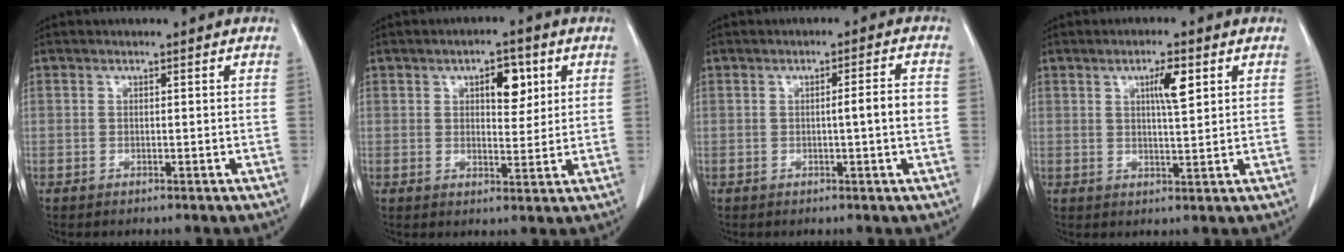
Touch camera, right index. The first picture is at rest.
{"total": 5.3, "force": [2.1, 2.4, 4.2], "torque": [-0.060, 0.004, 0.032]}
{"total": 3.8, "force": [-0.3, -0.4, 3.8], "torque": [-0.056, 0.003, -0.006]}
{"total": 4.4, "force": [1.9, 0.5, 4.0], "torque": [-0.069, -0.001, 0.032]}